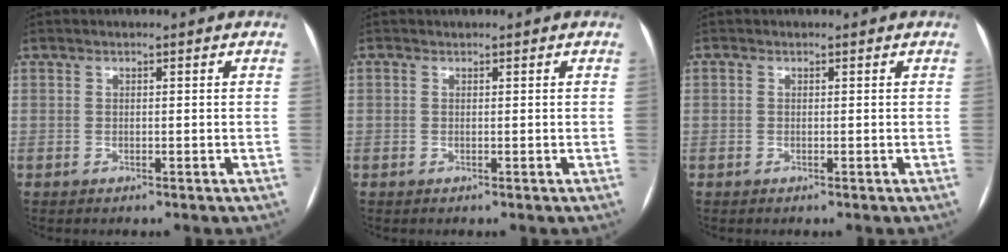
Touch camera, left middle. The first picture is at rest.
{"total": 0.0}
{"total": 0.0}